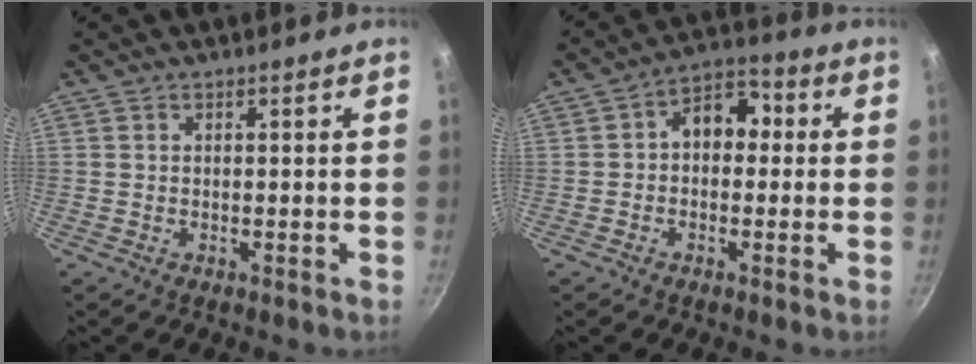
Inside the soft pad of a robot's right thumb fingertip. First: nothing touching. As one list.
[{"total": 7.8, "force": [0.4, 5.8, 5.3], "torque": [-0.038, 0.024, -0.013]}]